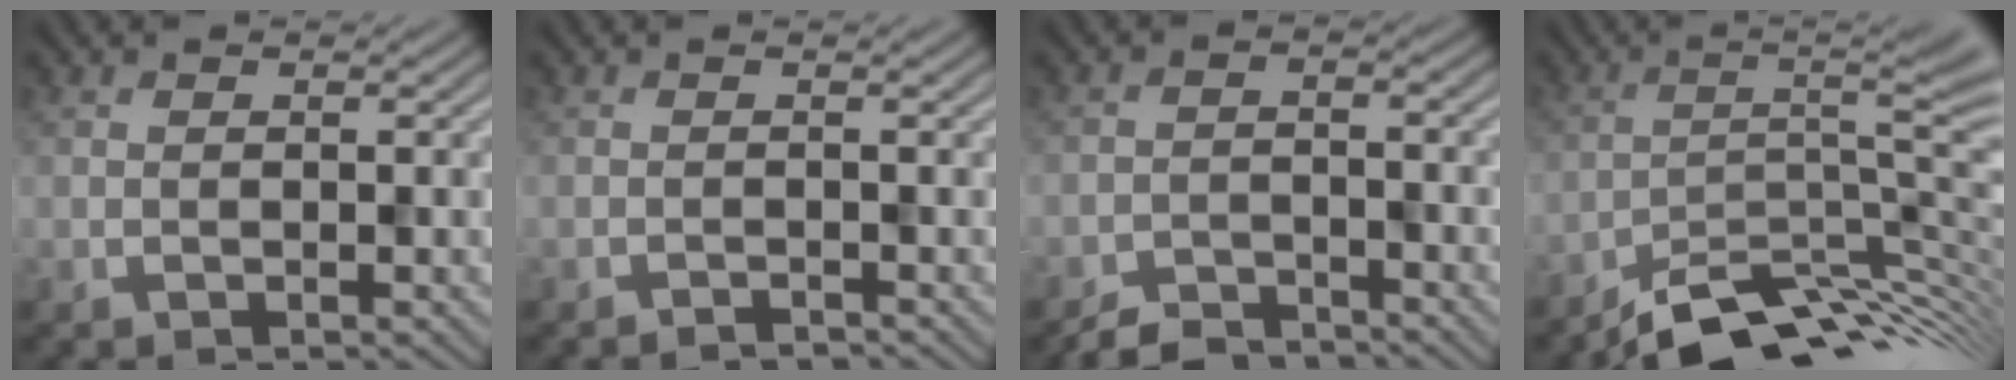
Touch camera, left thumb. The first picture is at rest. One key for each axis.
{"total": 1.1, "fx": -0.9, "fy": 0.1, "fz": 0.6, "tx": -0.004, "ty": -0.001, "tz": -0.017}
{"total": 4.4, "fx": -4.0, "fy": 1.1, "fz": 1.2, "tx": -0.022, "ty": -0.002, "tz": -0.080}
{"total": 11.5, "fx": -7.2, "fy": 2.3, "fz": 8.7, "tx": -0.122, "ty": 0.005, "tz": -0.121}